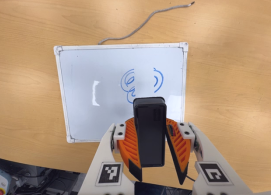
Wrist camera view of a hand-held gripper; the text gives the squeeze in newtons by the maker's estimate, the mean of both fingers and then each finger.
{"total": 9.2, "left": 9.7, "right": 8.6}